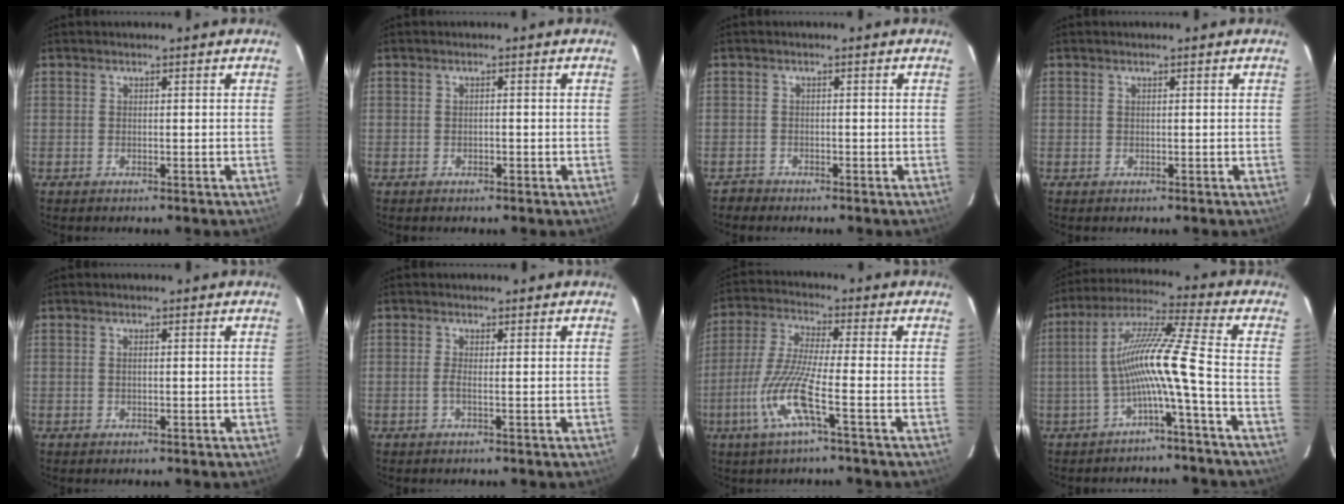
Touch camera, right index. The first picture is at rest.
{"total": 0.6, "force": [-0.3, 0.4, 0.4], "torque": [-0.006, 0.003, -0.005]}
{"total": 1.7, "force": [-1.3, 1.1, -0.3], "torque": [0.001, 0.008, -0.024]}
{"total": 0.0}
{"total": 0.8, "force": [0.1, 0.2, 0.7], "torque": [-0.015, 0.001, 0.000]}
{"total": 0.9, "force": [-0.2, -0.3, 0.8], "torque": [-0.019, -0.001, -0.006]}
{"total": 10.6, "force": [-4.3, 0.2, 9.8], "torque": [-0.216, -0.005, -0.086]}
{"total": 10.5, "force": [-3.5, -1.5, 9.8], "torque": [-0.194, 0.012, -0.063]}